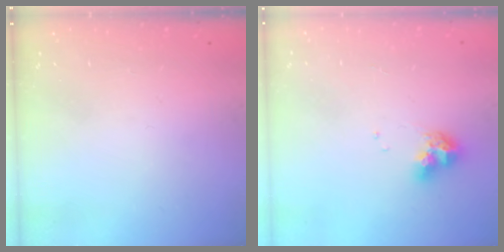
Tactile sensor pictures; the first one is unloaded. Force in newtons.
{"total": 7.8, "press": 7.8, "slide": 0.8}